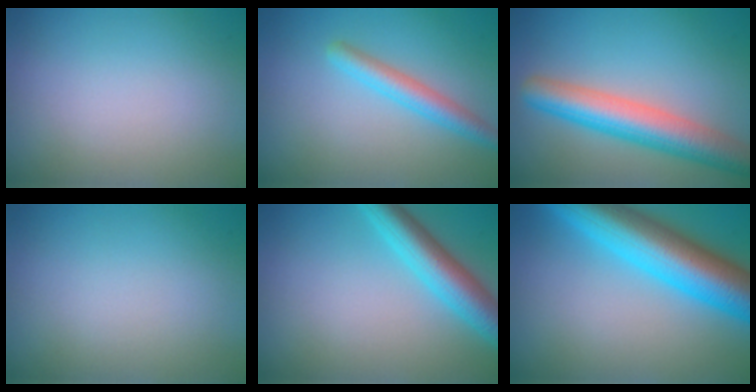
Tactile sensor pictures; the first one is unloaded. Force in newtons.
{"total": 2.8, "press": 2.8, "slide": 0.2}
{"total": 6.6, "press": 6.6, "slide": 0.2}
{"total": 0.0}
{"total": 5.3, "press": 5.3, "slide": 0.2}
{"total": 11.4, "press": 11.4, "slide": 0.5}